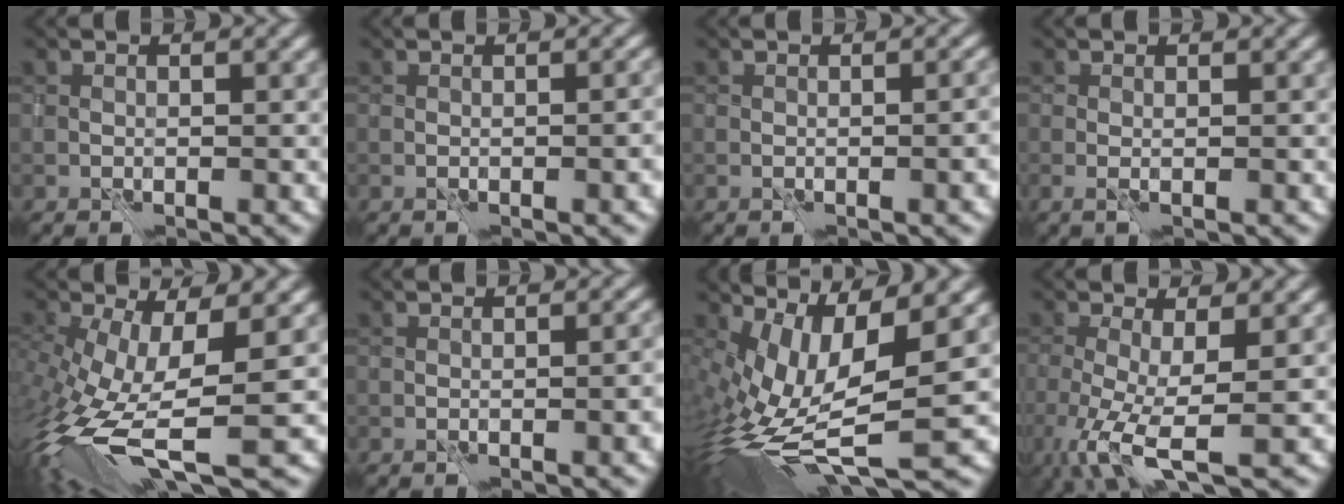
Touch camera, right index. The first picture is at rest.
{"total": 2.8, "force": [-0.6, 1.0, 2.5], "torque": [-0.009, 0.009, -0.002]}
{"total": 3.3, "force": [-0.7, 1.3, 3.0], "torque": [-0.010, 0.008, -0.003]}
{"total": 0.6, "force": [0.4, -0.2, 0.4], "torque": [-0.010, -0.001, 0.004]}
{"total": 11.2, "force": [-2.4, 4.3, 10.1], "torque": [-0.224, -0.032, -0.039]}
{"total": 3.1, "force": [-0.6, 1.1, 2.8], "torque": [-0.012, 0.008, -0.001]}
{"total": 11.3, "force": [0.1, 3.4, 10.8], "torque": [-0.227, -0.005, 0.013]}
{"total": 4.7, "force": [-1.1, 1.1, 4.4], "torque": [-0.107, -0.019, -0.027]}